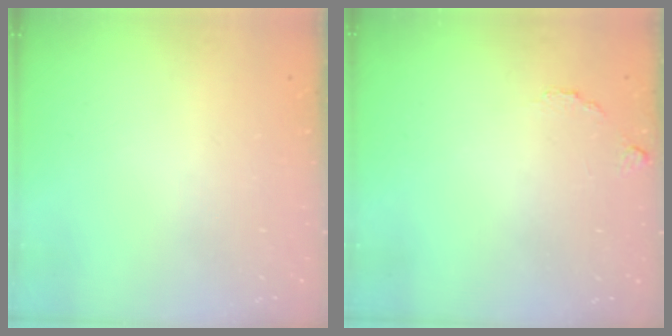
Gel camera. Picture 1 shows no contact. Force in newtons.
{"total": 5.2, "press": 5.2, "slide": 0.3}